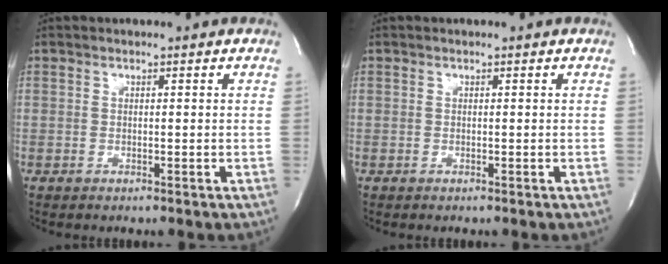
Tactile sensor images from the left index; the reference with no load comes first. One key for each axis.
{"total": 0.0}